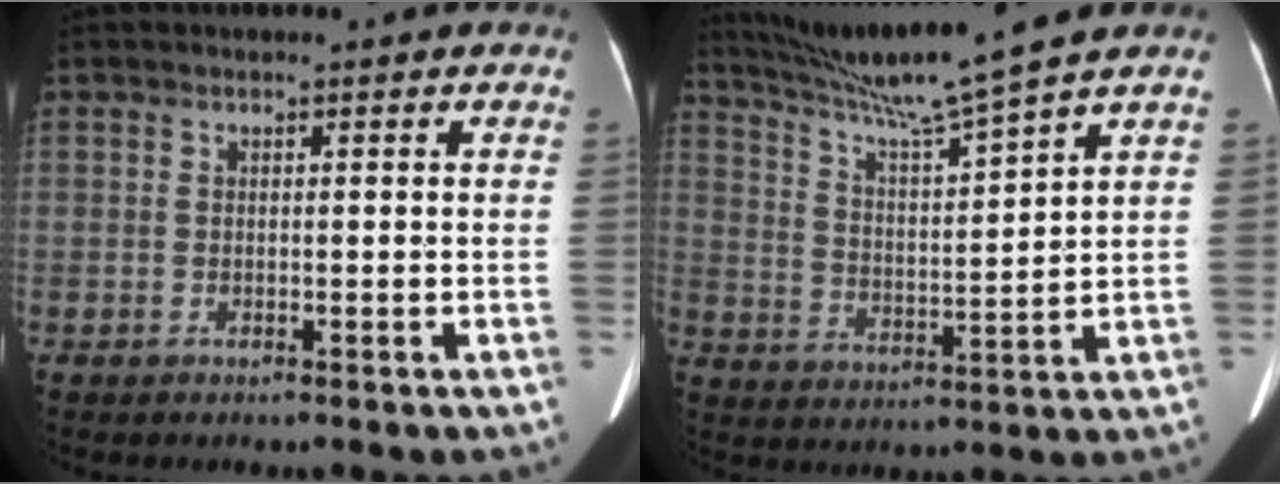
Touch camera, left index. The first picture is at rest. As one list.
[{"total": 12.0, "force": [10.2, -2.6, 5.7], "torque": [-0.105, -0.006, 0.183]}]